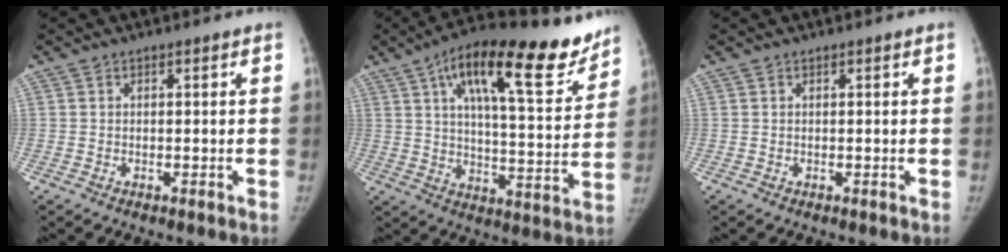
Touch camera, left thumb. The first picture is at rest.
{"total": 22.7, "force": [13.9, 7.6, 16.2], "torque": [-0.205, -0.039, 0.209]}
{"total": 0.0}